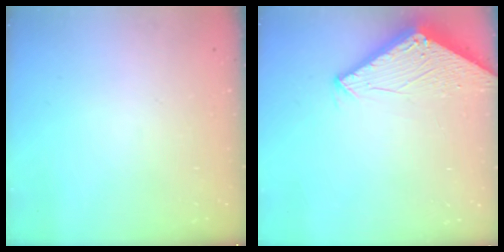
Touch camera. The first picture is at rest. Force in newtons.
{"total": 3.0, "press": 3.0, "slide": 0.2}